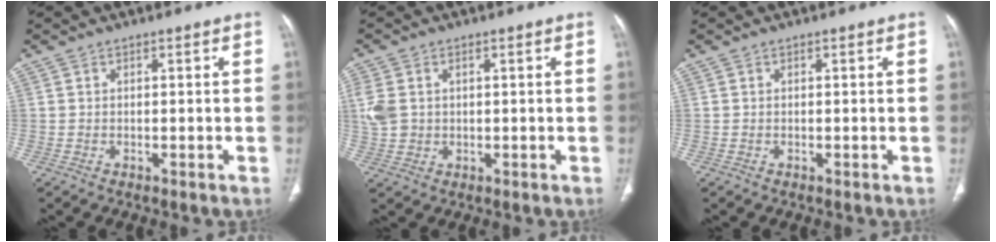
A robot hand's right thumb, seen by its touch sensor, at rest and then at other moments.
{"total": 5.8, "force": [0.9, 4.5, 3.5], "torque": [-0.086, 0.004, 0.024]}
{"total": 0.0}